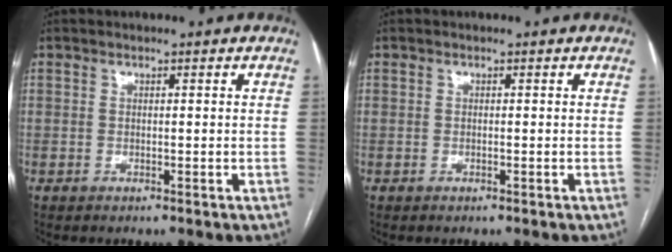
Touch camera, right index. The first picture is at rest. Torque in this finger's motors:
{"motor_torque": [0.12, -0.06, 0.02, 0.01]}